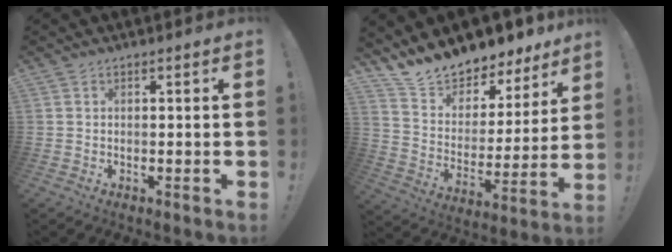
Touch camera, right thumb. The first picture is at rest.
{"total": 12.5, "force": [11.9, 3.5, 1.6], "torque": [-0.049, -0.113, 0.211]}